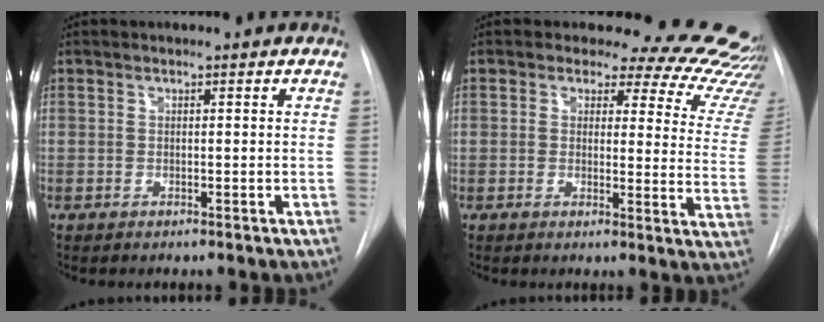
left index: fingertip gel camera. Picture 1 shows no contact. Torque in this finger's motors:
{"motor_torque": [1.08, -1.06, 0.05, -0.04]}